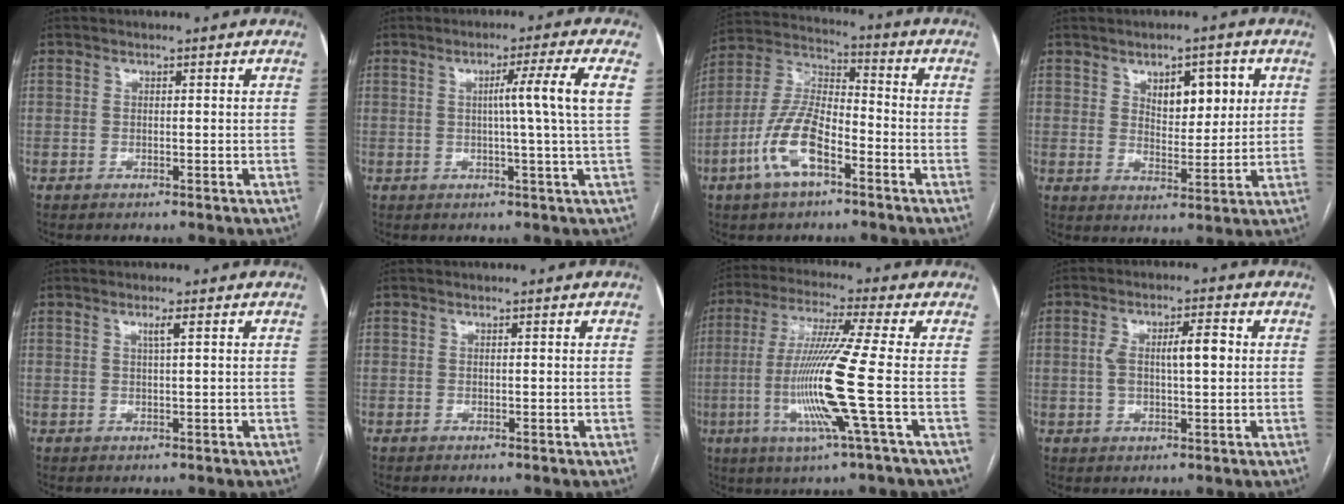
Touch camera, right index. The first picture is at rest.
{"total": 6.9, "force": [1.1, -2.2, 6.4], "torque": [-0.102, 0.003, 0.021]}
{"total": 12.1, "force": [-5.4, 4.6, 9.8], "torque": [-0.217, 0.011, -0.103]}
{"total": 7.3, "force": [2.8, 3.3, 5.9], "torque": [-0.083, 0.003, 0.049]}
{"total": 1.4, "force": [0.6, -0.3, 1.2], "torque": [-0.026, -0.002, 0.013]}
{"total": 0.0}
{"total": 13.3, "force": [-2.8, -2.0, 12.9], "torque": [-0.265, -0.017, -0.063]}
{"total": 6.6, "force": [0.8, 1.8, 6.3], "torque": [-0.120, 0.019, 0.017]}